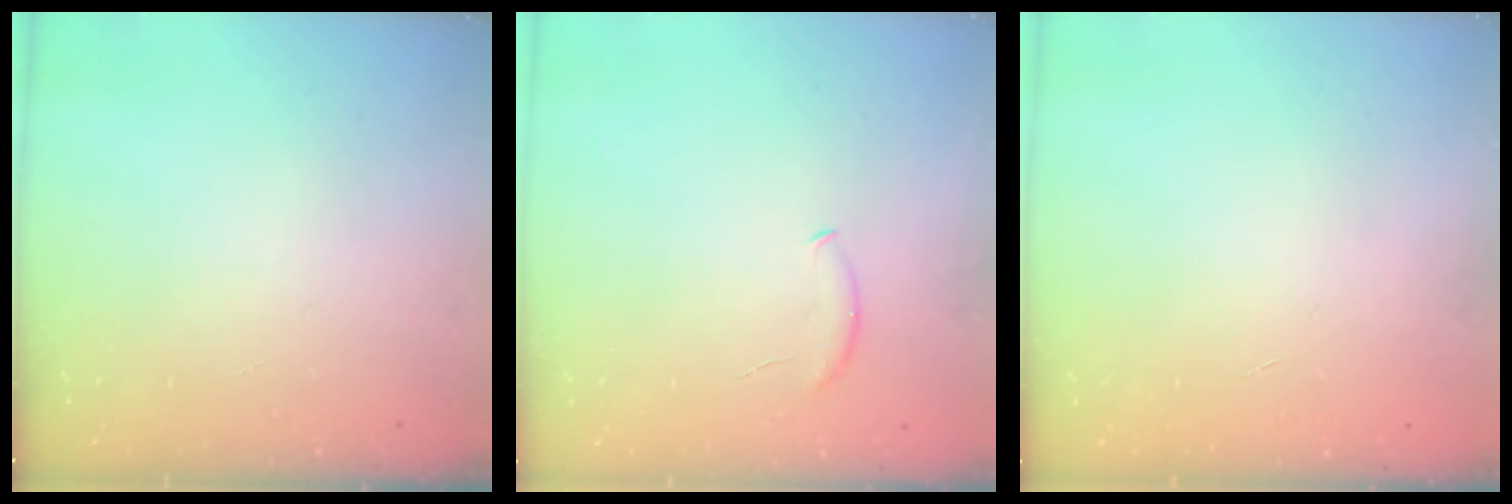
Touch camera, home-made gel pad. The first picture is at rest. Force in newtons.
{"total": 6.7, "press": 6.7, "slide": 0.9}
{"total": 0.0}